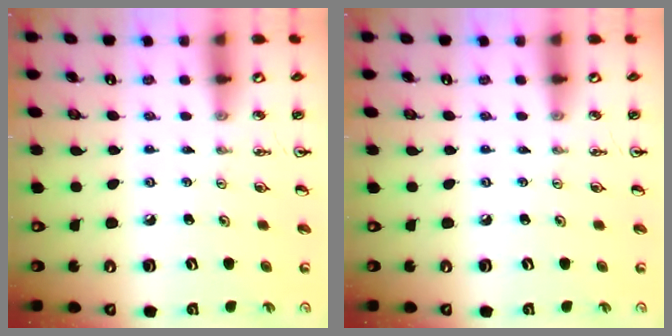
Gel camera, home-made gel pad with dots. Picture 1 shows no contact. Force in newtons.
{"total": 0.0}